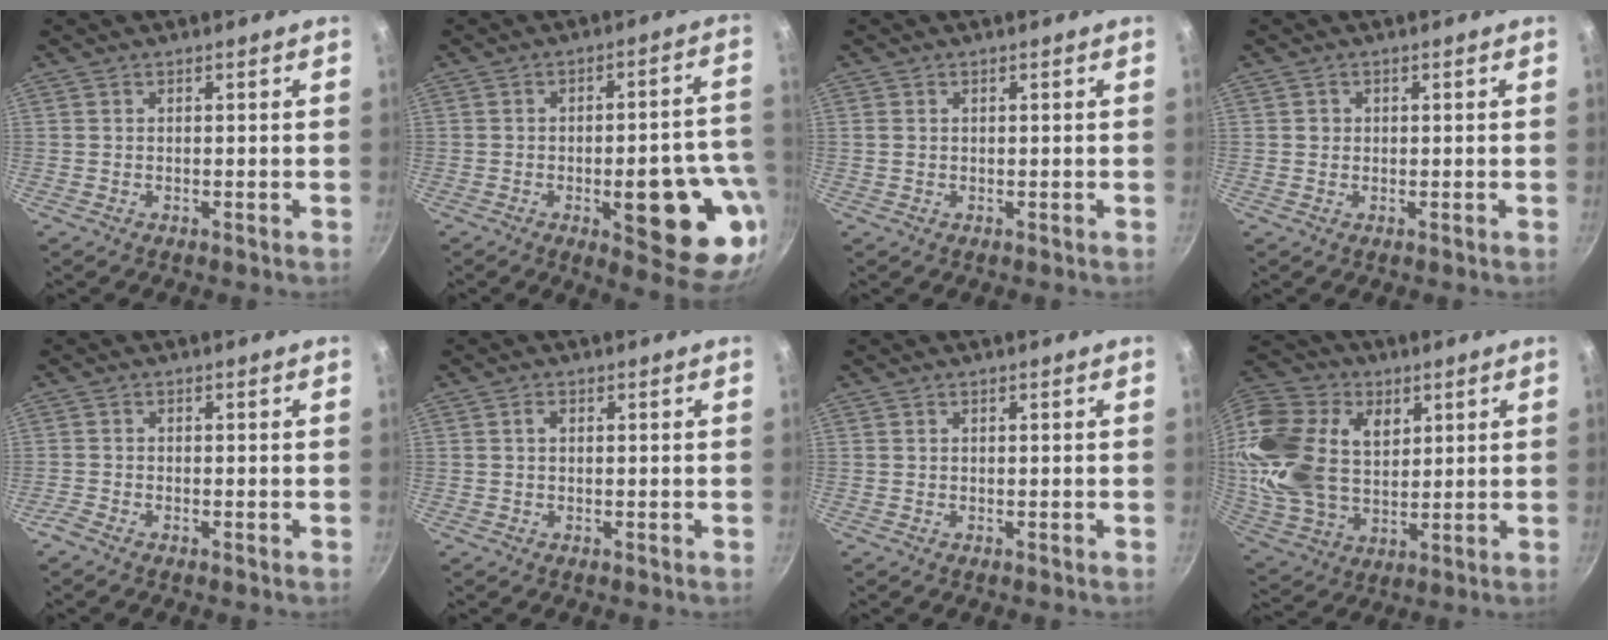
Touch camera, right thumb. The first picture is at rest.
{"total": 19.1, "force": [-5.7, 6.7, 17.0], "torque": [-0.163, 0.022, -0.070]}
{"total": 0.8, "force": [0.1, 0.7, 0.5], "torque": [-0.009, 0.003, 0.002]}
{"total": 1.0, "force": [0.1, 1.0, 0.2], "torque": [0.002, 0.002, 0.000]}
{"total": 1.5, "force": [-1.3, 0.4, 0.8], "torque": [-0.035, 0.008, -0.031]}
{"total": 1.2, "force": [0.2, 0.7, 0.9], "torque": [-0.018, 0.005, 0.002]}
{"total": 0.0}
{"total": 25.2, "force": [6.4, 17.6, 16.8], "torque": [-0.339, 0.003, 0.121]}